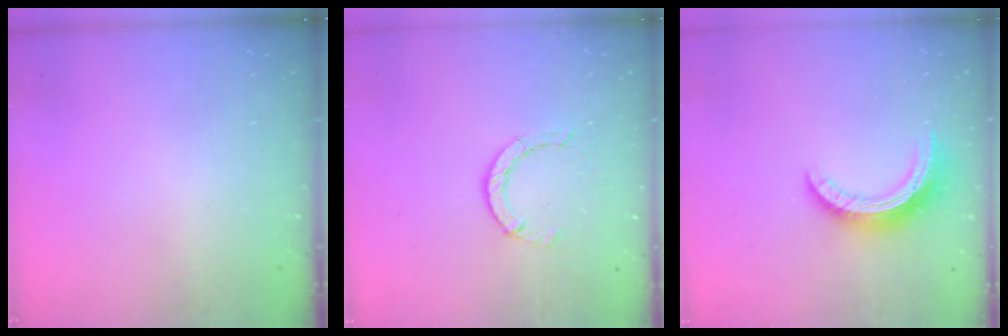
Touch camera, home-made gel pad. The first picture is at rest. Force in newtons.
{"total": 2.9, "press": 2.8, "slide": 0.4}
{"total": 12.9, "press": 12.9, "slide": 0.3}